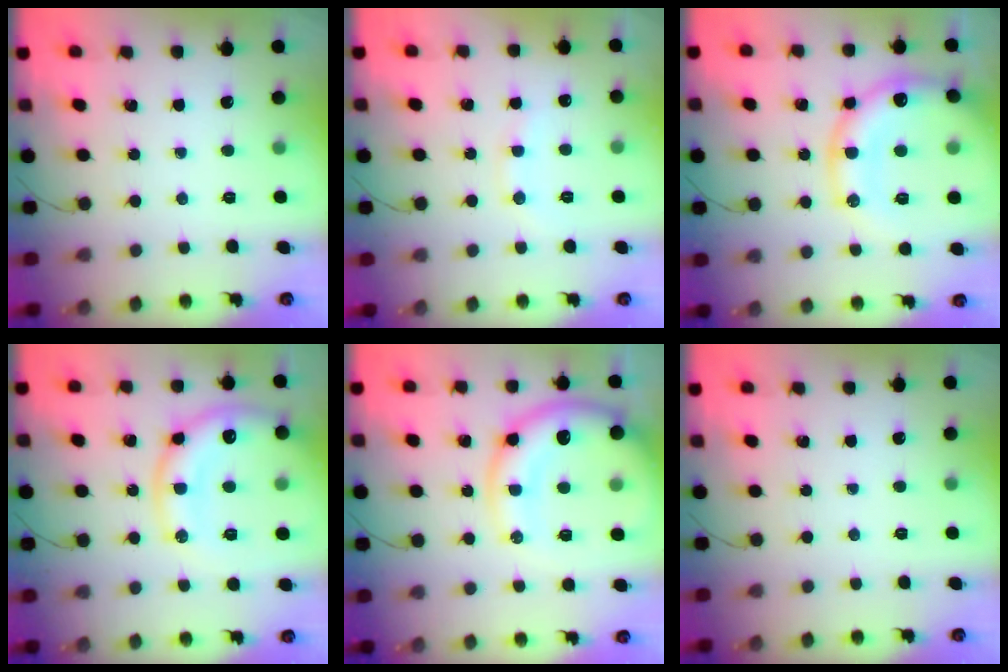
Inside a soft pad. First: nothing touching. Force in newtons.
{"total": 8.4, "press": 8.2, "slide": 1.7}
{"total": 21.0, "press": 20.8, "slide": 3.0}
{"total": 17.2, "press": 17.1, "slide": 2.0}
{"total": 17.6, "press": 17.2, "slide": 3.4}
{"total": 0.0}